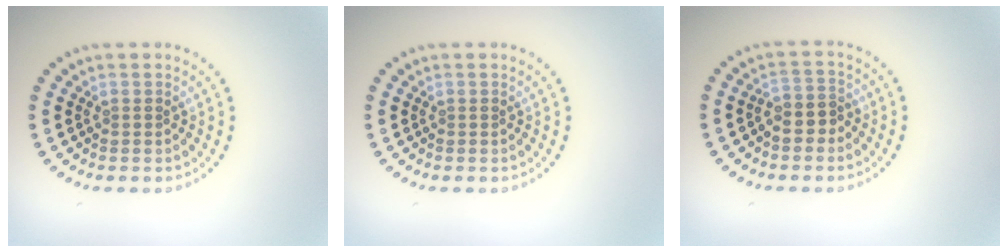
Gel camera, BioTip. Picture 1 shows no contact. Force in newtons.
{"total": 0.0}
{"total": 1.7, "press": 1.5, "slide": 0.8}